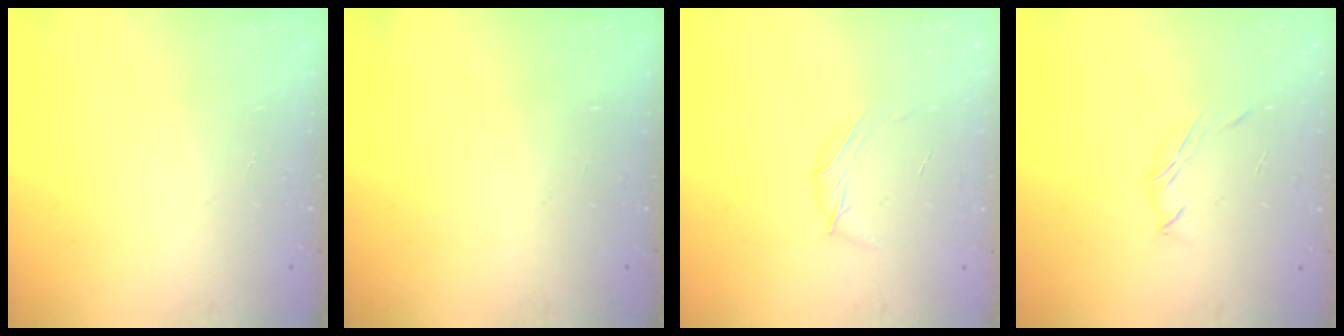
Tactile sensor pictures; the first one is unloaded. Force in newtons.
{"total": 0.0}
{"total": 5.2, "press": 5.1, "slide": 1.0}
{"total": 3.6, "press": 3.5, "slide": 0.8}